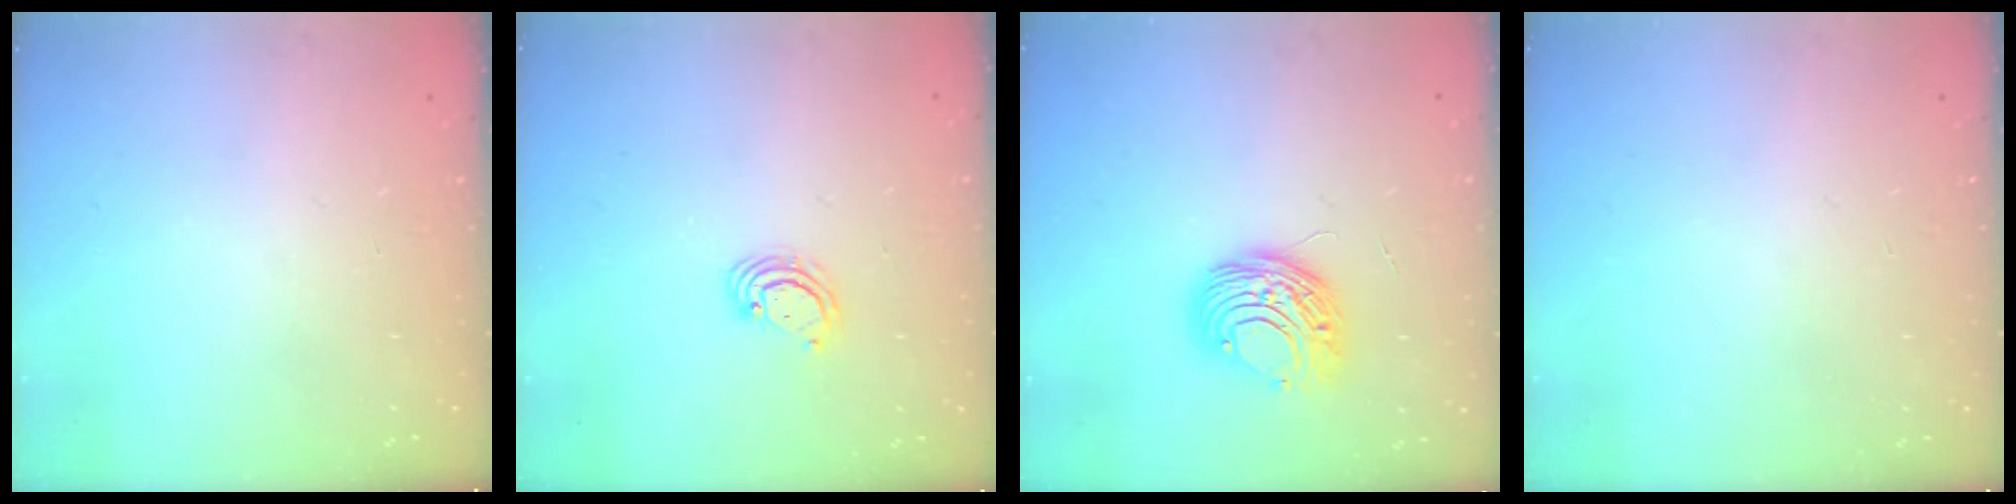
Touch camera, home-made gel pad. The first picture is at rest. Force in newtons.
{"total": 3.0, "press": 2.9, "slide": 0.3}
{"total": 9.0, "press": 8.9, "slide": 0.5}
{"total": 0.0}